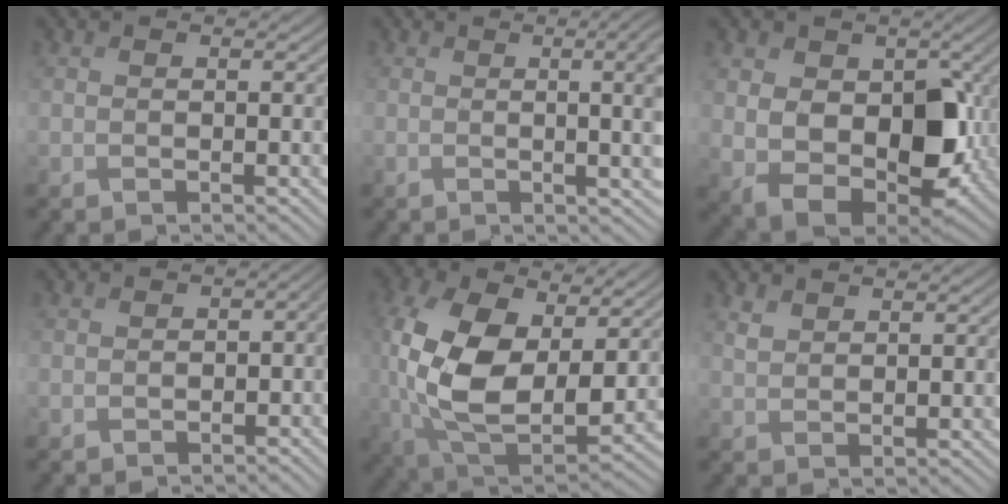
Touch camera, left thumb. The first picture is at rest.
{"total": 10.7, "force": [0.4, 4.1, 9.9], "torque": [-0.095, 0.017, -0.002]}
{"total": 12.0, "force": [0.2, 8.2, 8.7], "torque": [-0.168, -0.021, 0.007]}
{"total": 2.9, "force": [-1.4, 2.1, 1.3], "torque": [-0.014, -0.015, -0.023]}
{"total": 15.0, "force": [2.2, 9.1, 11.7], "torque": [-0.289, -0.018, 0.054]}
{"total": 1.6, "force": [1.3, 0.7, 0.7], "torque": [-0.019, 0.000, 0.029]}